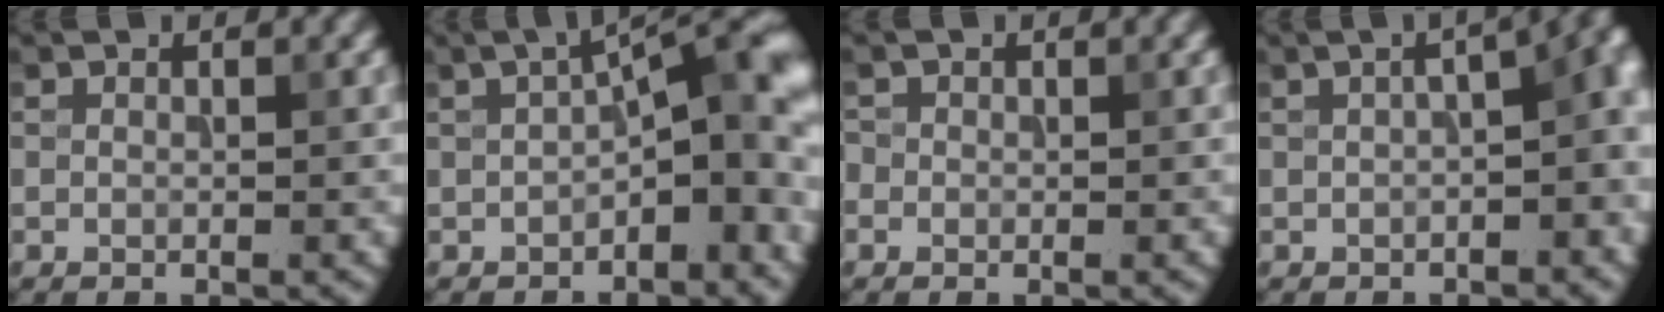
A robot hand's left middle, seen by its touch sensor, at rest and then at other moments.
{"total": 8.1, "force": [-0.5, 3.2, 7.4], "torque": [-0.098, 0.019, -0.016]}
{"total": 1.1, "force": [0.1, 1.0, 0.1], "torque": [0.001, 0.001, -0.003]}
{"total": 6.3, "force": [0.0, 2.4, 5.8], "torque": [-0.050, 0.017, 0.001]}